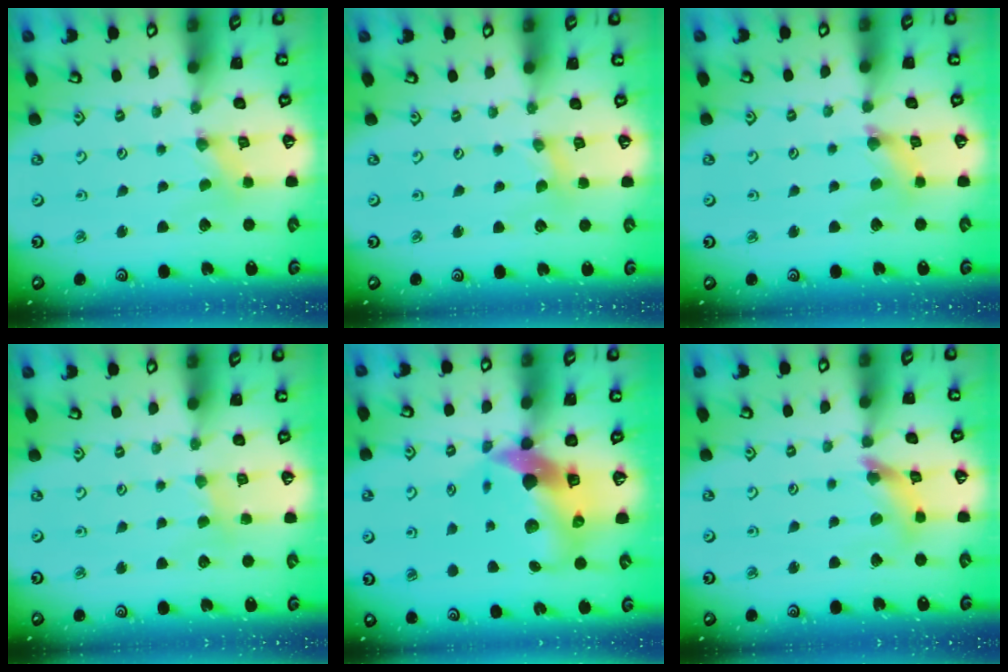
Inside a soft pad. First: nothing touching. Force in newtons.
{"total": 0.0}
{"total": 2.9, "press": 2.9, "slide": 0.4}
{"total": 2.3, "press": 2.3, "slide": 0.4}
{"total": 13.0, "press": 12.9, "slide": 2.2}
{"total": 8.0, "press": 7.9, "slide": 0.8}